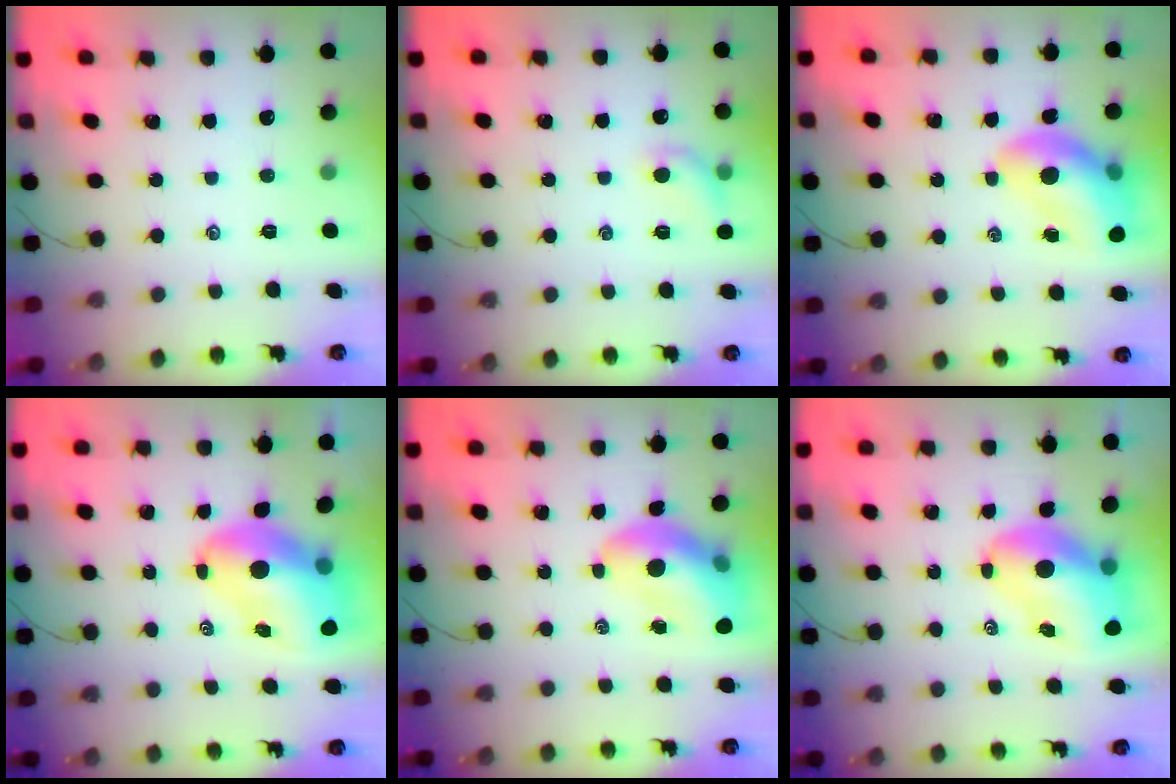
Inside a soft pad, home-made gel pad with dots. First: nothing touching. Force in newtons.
{"total": 7.5, "press": 7.3, "slide": 1.8}
{"total": 14.6, "press": 13.9, "slide": 4.4}
{"total": 12.5, "press": 11.9, "slide": 3.7}
{"total": 13.4, "press": 12.9, "slide": 3.8}
{"total": 10.8, "press": 10.3, "slide": 3.1}